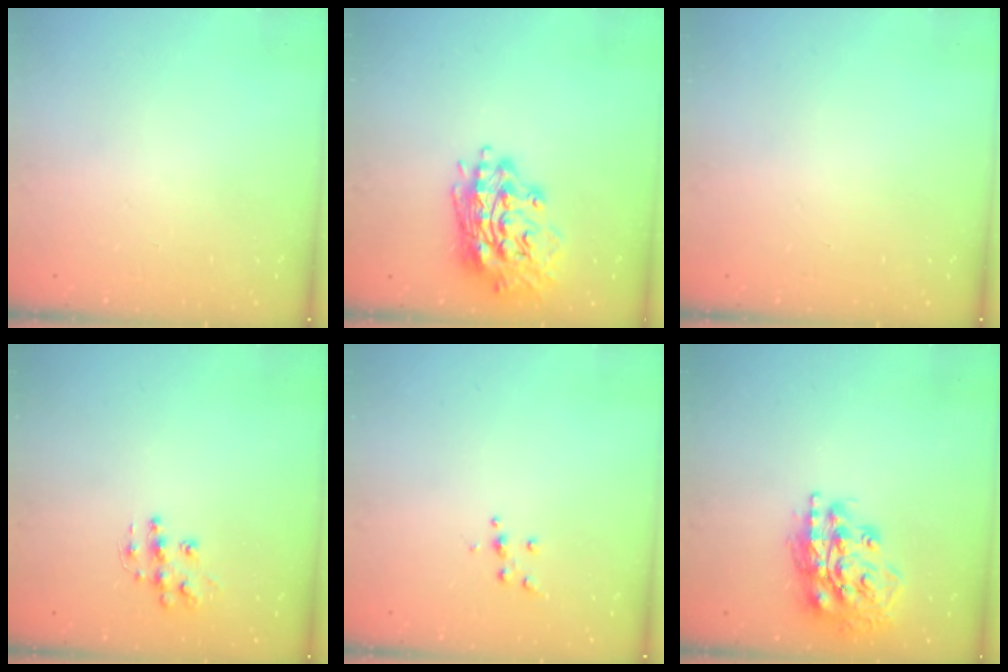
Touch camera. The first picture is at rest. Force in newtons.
{"total": 17.1, "press": 16.9, "slide": 2.4}
{"total": 0.0}
{"total": 9.8, "press": 9.8, "slide": 0.6}
{"total": 4.8, "press": 4.8, "slide": 0.6}
{"total": 17.0, "press": 16.9, "slide": 2.3}